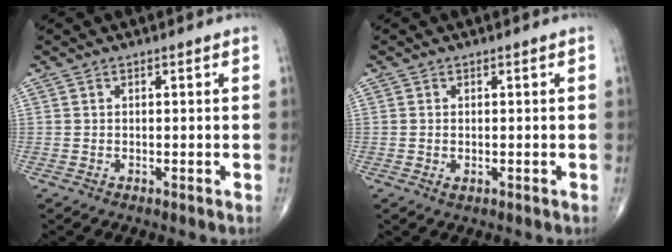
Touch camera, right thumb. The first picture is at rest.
{"total": 1.0, "force": [-0.2, 0.6, 0.8], "torque": [-0.015, -0.003, -0.002]}